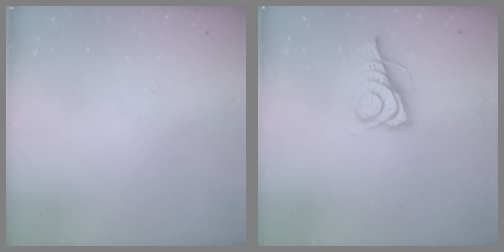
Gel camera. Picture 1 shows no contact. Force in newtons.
{"total": 10.2, "press": 9.7, "slide": 3.4}